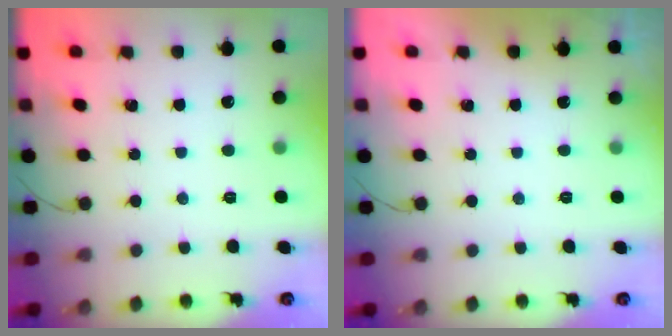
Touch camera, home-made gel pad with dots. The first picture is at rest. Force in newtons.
{"total": 0.0}